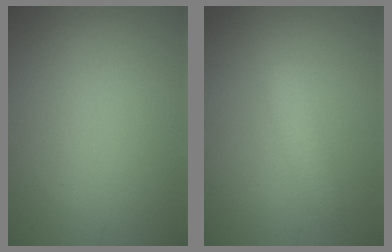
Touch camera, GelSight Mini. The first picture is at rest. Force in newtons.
{"total": 1.9, "press": 1.9, "slide": 0.1}